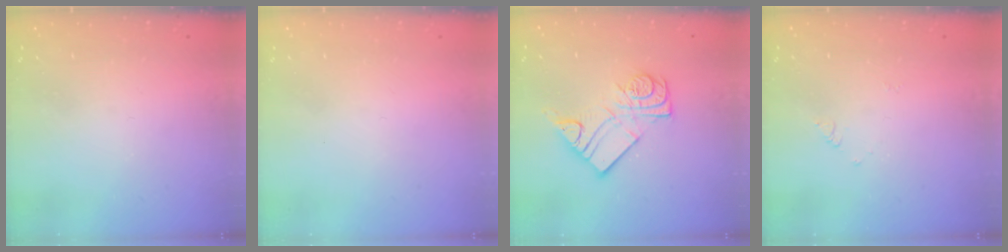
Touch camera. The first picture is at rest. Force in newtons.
{"total": 1.7, "press": 1.7, "slide": 0.1}
{"total": 12.5, "press": 12.4, "slide": 0.8}
{"total": 2.7, "press": 2.7, "slide": 0.4}